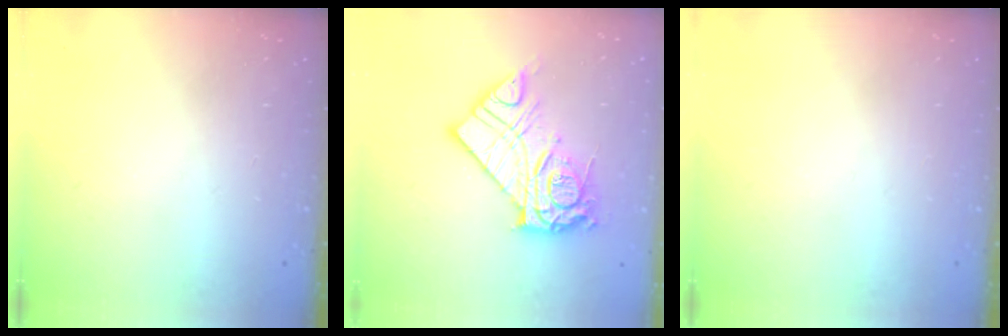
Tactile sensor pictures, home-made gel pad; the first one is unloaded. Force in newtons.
{"total": 16.0, "press": 16.0, "slide": 1.3}
{"total": 0.0}